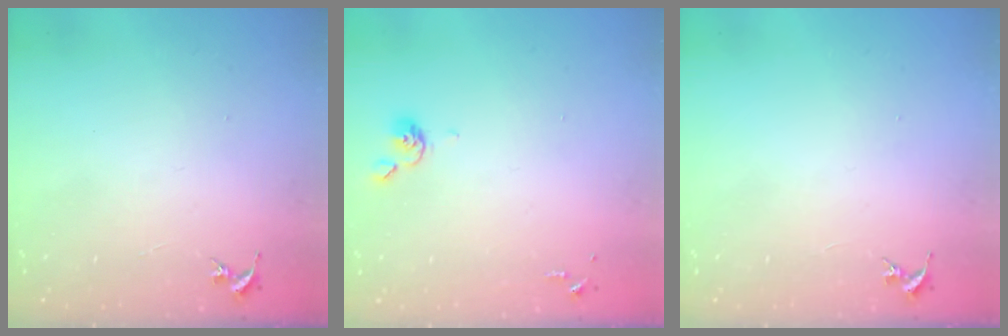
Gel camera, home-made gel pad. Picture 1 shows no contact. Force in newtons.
{"total": 4.6, "press": 4.5, "slide": 0.5}
{"total": 0.0}